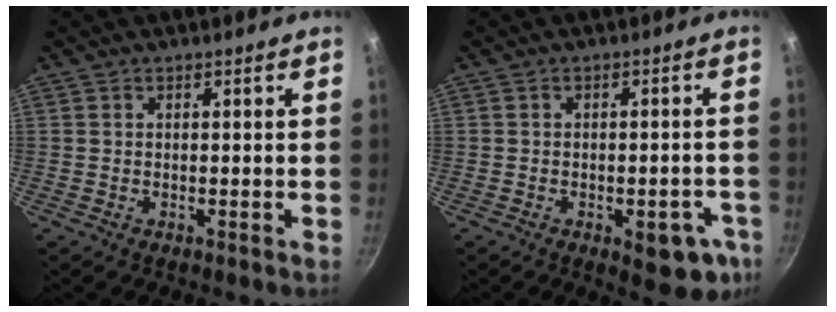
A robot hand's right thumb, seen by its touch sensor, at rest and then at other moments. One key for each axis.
{"total": 9.4, "fx": -3.7, "fy": 4.5, "fz": 7.4, "tx": -0.050, "ty": 0.018, "tz": -0.040}